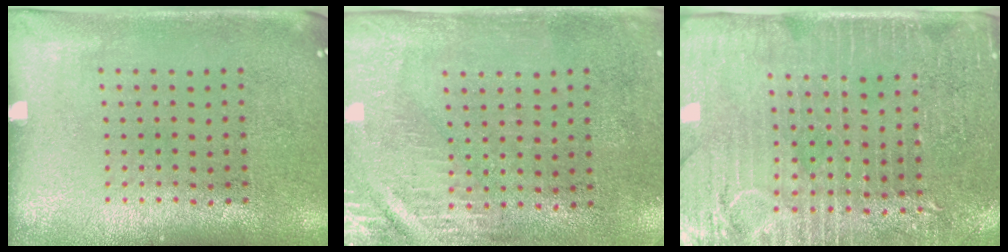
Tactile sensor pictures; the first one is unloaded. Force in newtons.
{"total": 2.9, "press": 2.5, "slide": 1.4}
{"total": 3.6, "press": 3.3, "slide": 1.5}